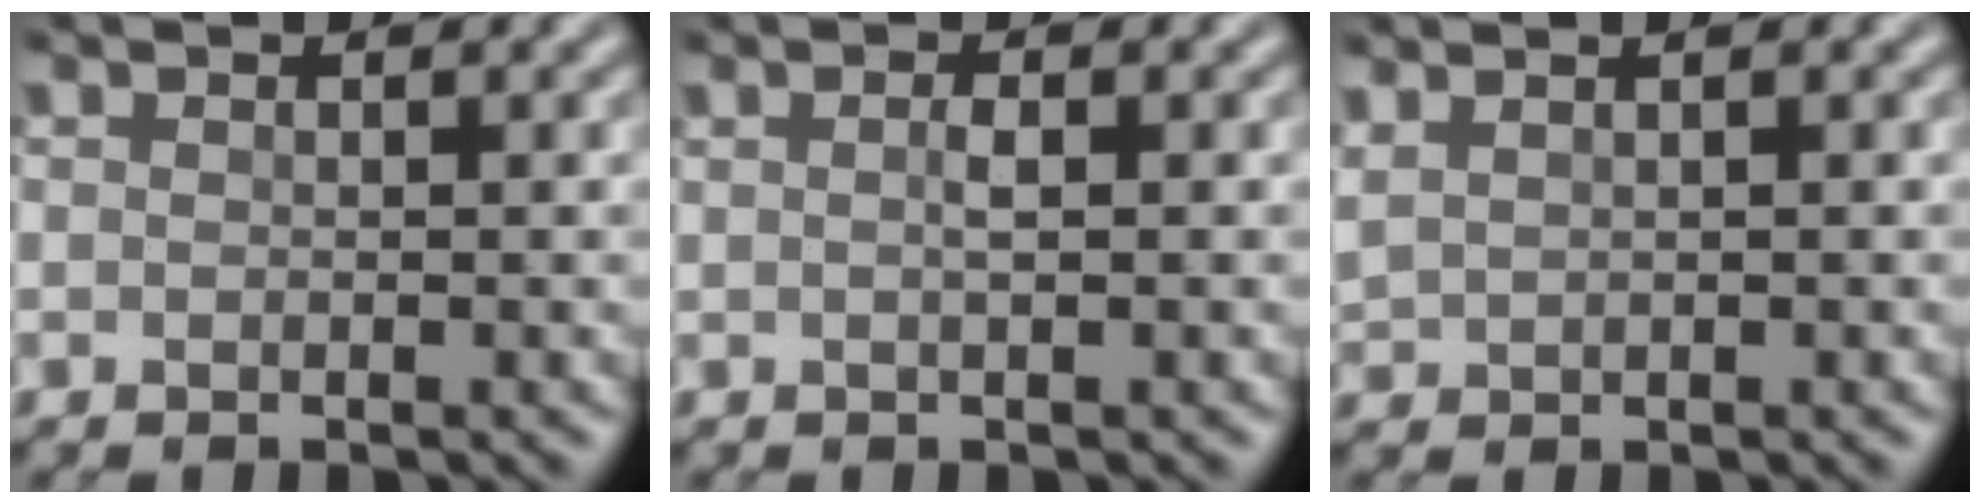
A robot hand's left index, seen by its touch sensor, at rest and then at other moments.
{"total": 1.0, "force": [0.0, 0.2, 1.0], "torque": [-0.024, 0.001, -0.001]}
{"total": 1.6, "force": [1.2, 0.6, 0.8], "torque": [-0.025, 0.007, 0.031]}